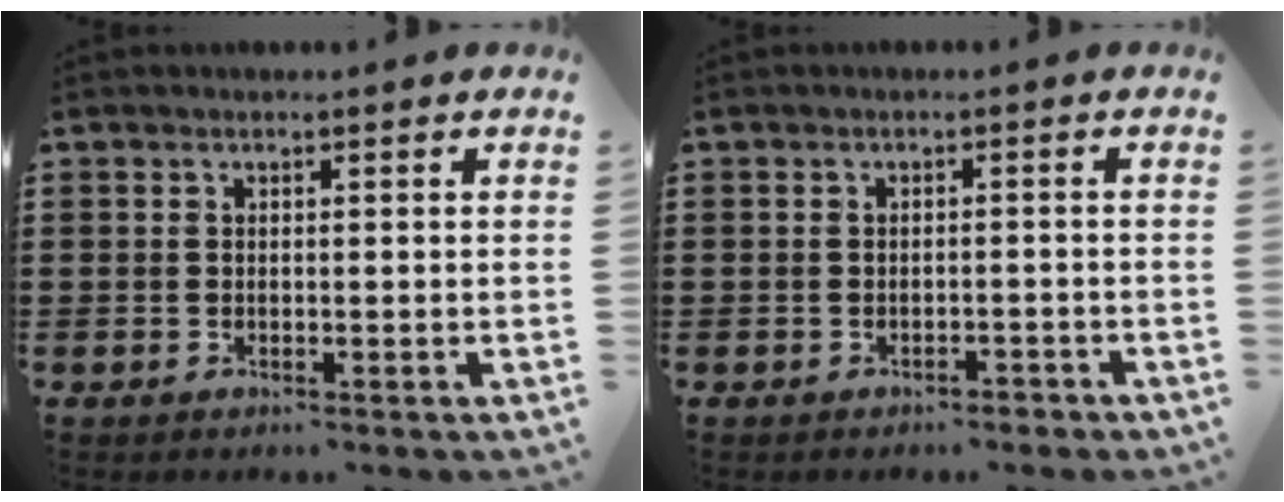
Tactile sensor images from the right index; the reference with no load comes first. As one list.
[{"total": 1.4, "force": [-1.3, 0.3, 0.3], "torque": [-0.012, 0.000, -0.028]}]